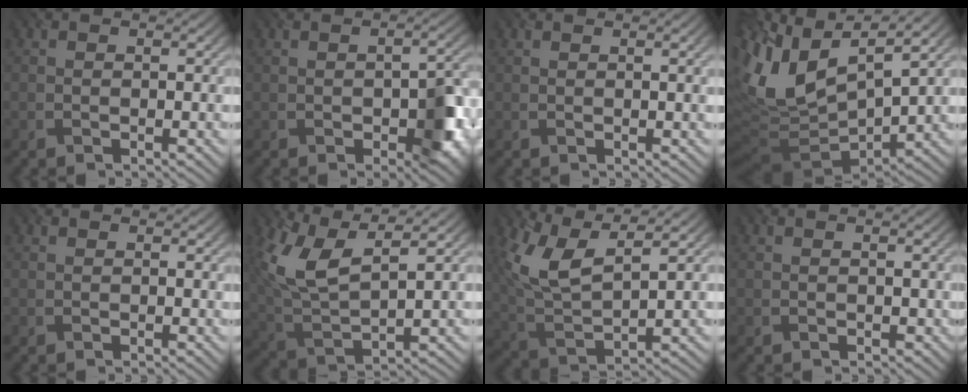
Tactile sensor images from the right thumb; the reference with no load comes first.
{"total": 6.0, "force": [-1.4, 3.1, 5.0], "torque": [-0.069, -0.008, -0.017]}
{"total": 1.7, "force": [0.8, 0.3, 1.5], "torque": [-0.021, 0.005, 0.011]}
{"total": 12.8, "force": [3.2, 5.6, 11.0], "torque": [-0.255, 0.007, 0.060]}
{"total": 0.8, "force": [0.7, 0.1, 0.2], "torque": [-0.007, 0.000, 0.015]}
{"total": 11.1, "force": [5.2, 4.8, 8.5], "torque": [-0.207, 0.004, 0.104]}
{"total": 10.2, "force": [5.3, 4.2, 7.7], "torque": [-0.185, 0.002, 0.105]}
{"total": 0.6, "force": [0.5, 0.4, 0.1], "torque": [-0.004, -0.002, 0.011]}